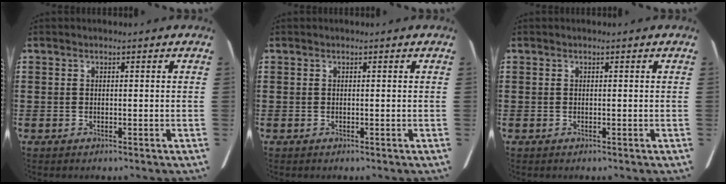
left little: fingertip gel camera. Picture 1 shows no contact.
{"total": 0.0}
{"total": 0.0}